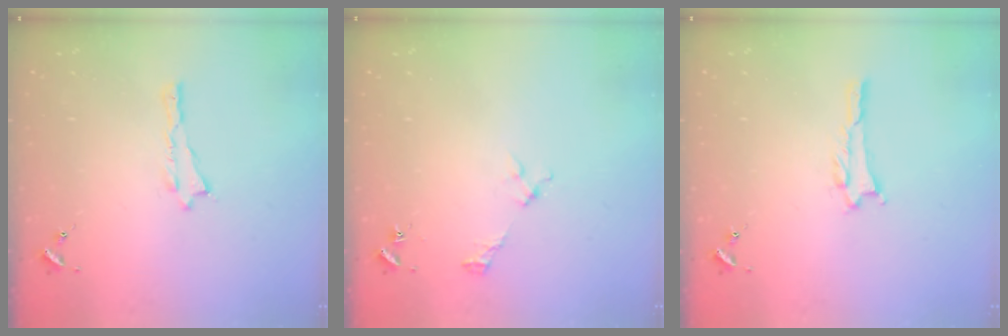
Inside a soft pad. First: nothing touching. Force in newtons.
{"total": 2.2, "press": 2.2, "slide": 0.3}
{"total": 0.5, "press": 0.5, "slide": 0.1}